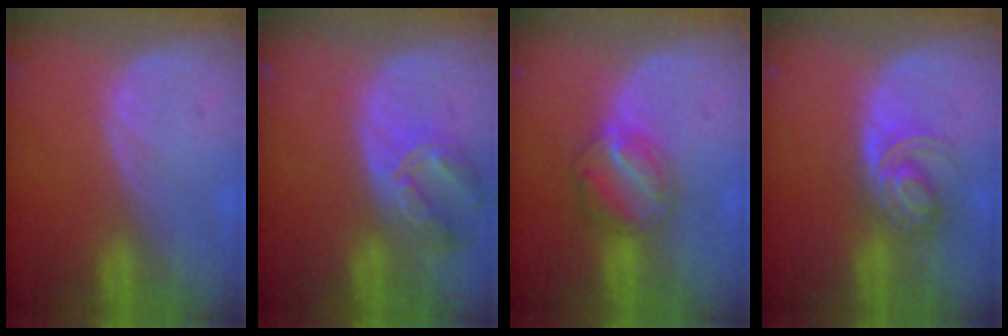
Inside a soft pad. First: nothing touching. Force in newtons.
{"total": 7.6, "press": 6.7, "slide": 3.7}
{"total": 5.8, "press": 5.7, "slide": 1.0}
{"total": 5.7, "press": 5.4, "slide": 1.9}